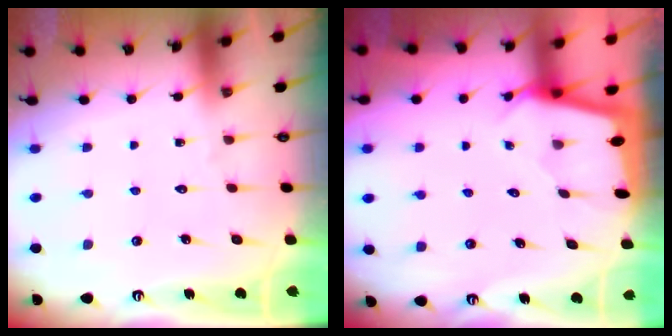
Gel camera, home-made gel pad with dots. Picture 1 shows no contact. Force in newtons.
{"total": 1.5, "press": 1.5, "slide": 0.2}